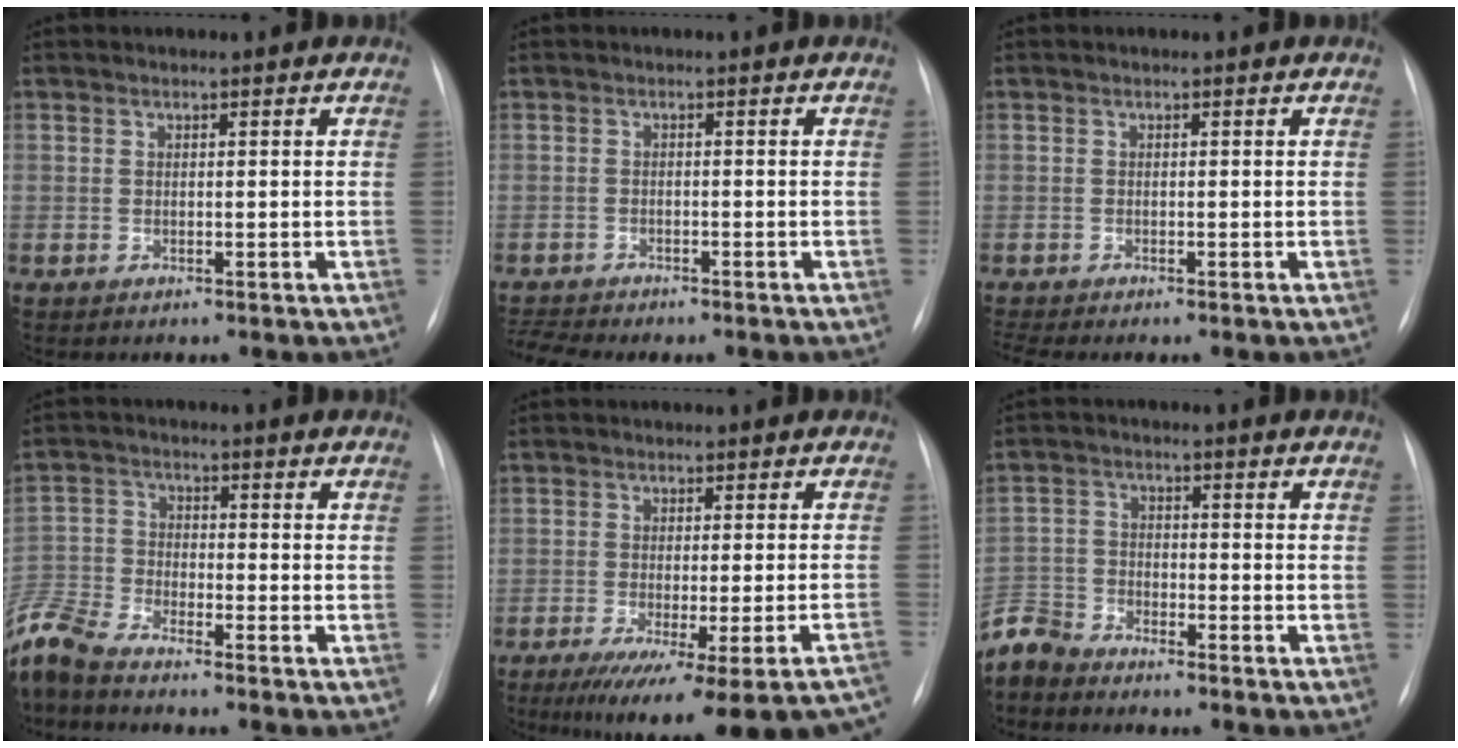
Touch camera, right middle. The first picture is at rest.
{"total": 3.7, "force": [-3.6, 0.1, 0.9], "torque": [-0.017, -0.011, -0.055]}
{"total": 1.8, "force": [-1.6, -0.4, 0.7], "torque": [-0.021, -0.009, -0.029]}
{"total": 9.9, "force": [-9.0, 1.3, 3.7], "torque": [-0.101, -0.010, -0.185]}
{"total": 19.2, "force": [-15.7, 1.3, 10.9], "torque": [-0.092, -0.036, -0.199]}
{"total": 5.6, "force": [-5.5, 1.2, 0.2], "torque": [-0.009, -0.009, -0.111]}